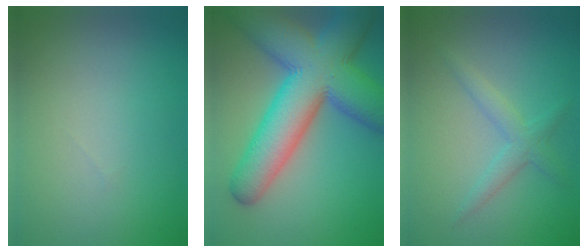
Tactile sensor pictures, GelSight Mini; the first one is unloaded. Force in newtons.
{"total": 13.4, "press": 13.4, "slide": 0.5}
{"total": 2.2, "press": 2.2, "slide": 0.1}